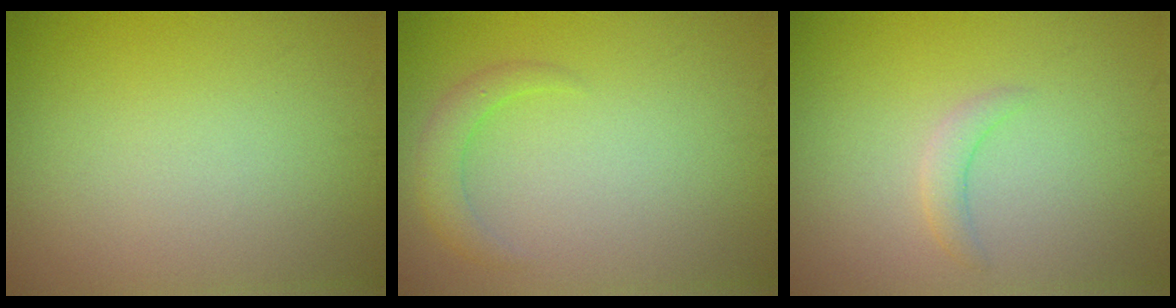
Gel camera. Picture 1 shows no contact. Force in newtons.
{"total": 1.9, "press": 1.9, "slide": 0.0}
{"total": 1.3, "press": 1.3, "slide": 0.2}